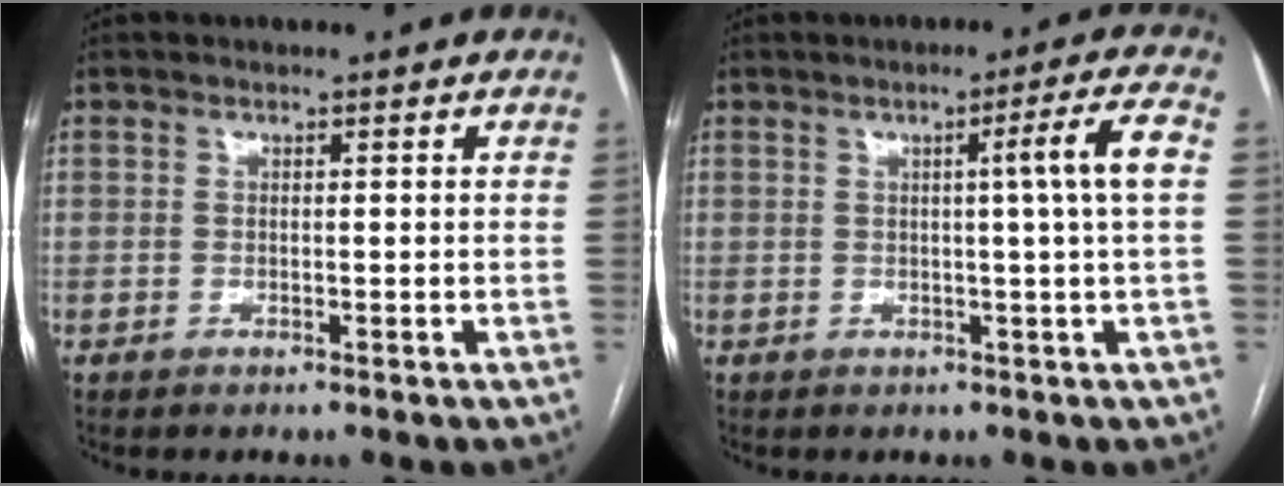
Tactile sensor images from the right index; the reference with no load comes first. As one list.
[{"total": 5.9, "force": [0.7, -1.7, 5.6], "torque": [-0.080, 0.003, 0.013]}]